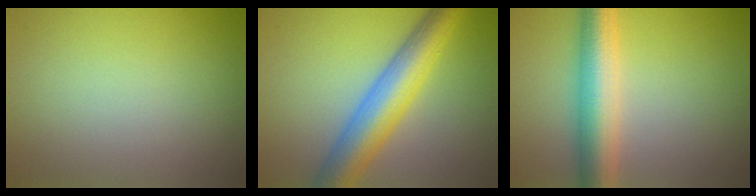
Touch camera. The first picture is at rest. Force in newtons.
{"total": 7.2, "press": 7.2, "slide": 0.1}
{"total": 6.5, "press": 6.5, "slide": 0.0}